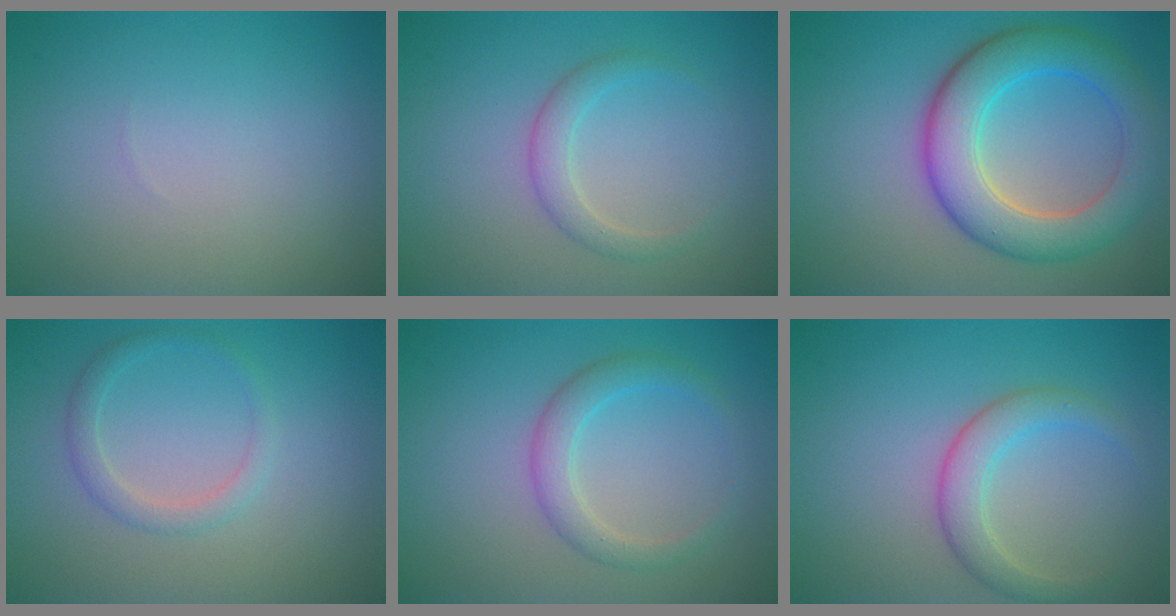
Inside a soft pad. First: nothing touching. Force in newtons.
{"total": 2.0, "press": 2.0, "slide": 0.1}
{"total": 7.3, "press": 7.3, "slide": 0.1}
{"total": 1.7, "press": 1.7, "slide": 0.1}
{"total": 2.6, "press": 2.6, "slide": 0.1}
{"total": 3.1, "press": 3.1, "slide": 0.1}